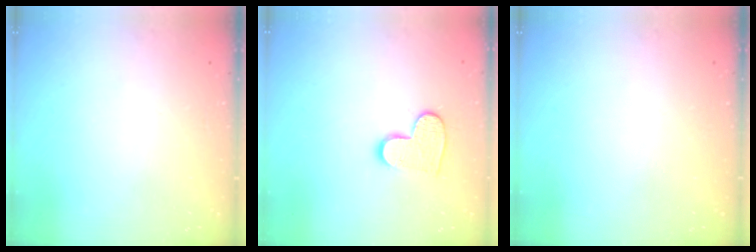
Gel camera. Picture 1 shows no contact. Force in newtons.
{"total": 10.0, "press": 10.0, "slide": 0.9}
{"total": 0.0}